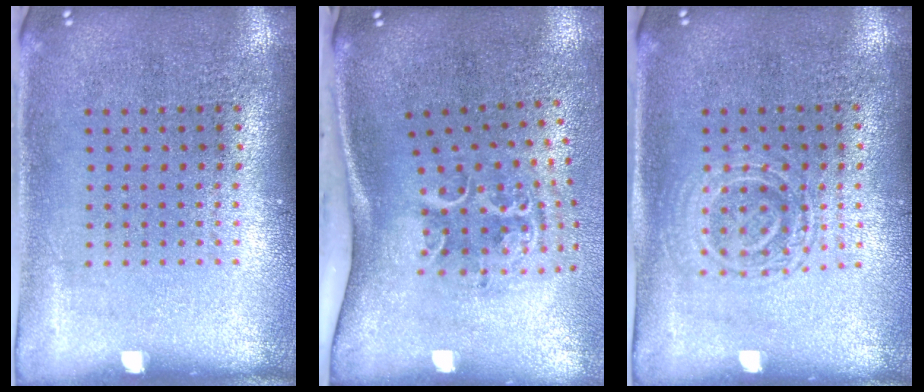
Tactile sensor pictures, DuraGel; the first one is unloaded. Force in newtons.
{"total": 2.3, "press": 1.4, "slide": 1.8}
{"total": 1.4, "press": 1.3, "slide": 0.4}